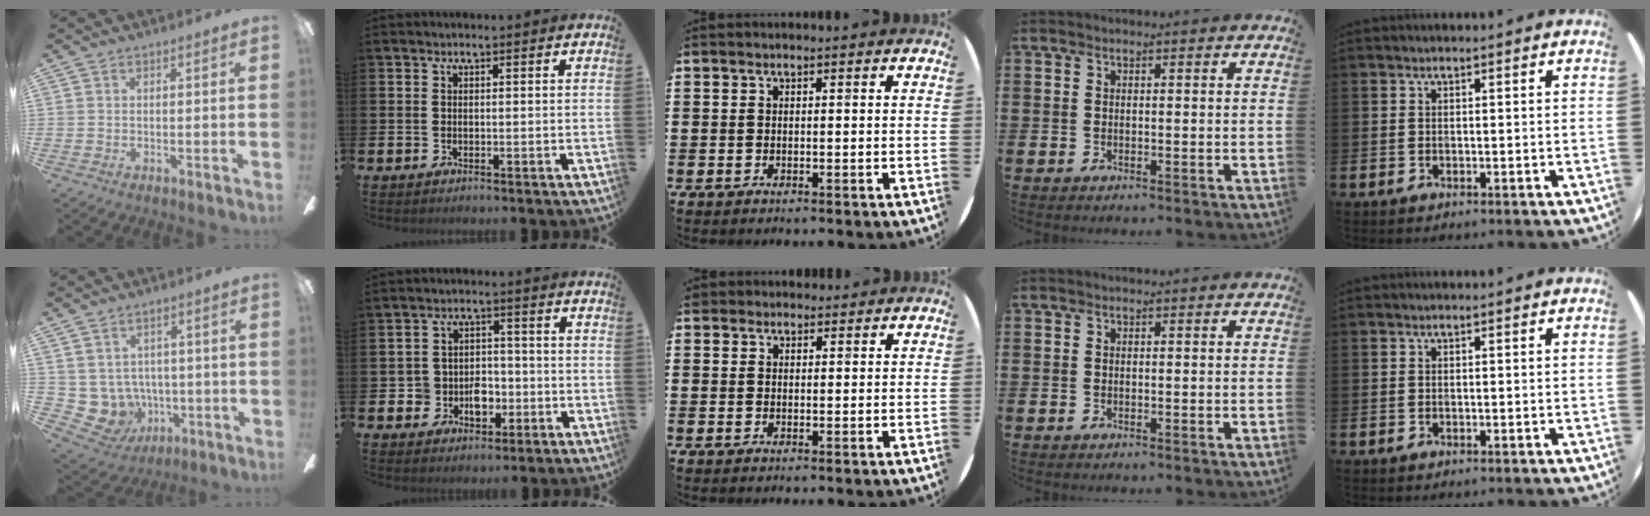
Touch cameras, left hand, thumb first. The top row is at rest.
{"thumb": {"total": 6.9, "force": [0.2, 6.7, 1.6], "torque": [-0.078, -0.009, 0.014]}, "index": {"total": 4.8, "force": [-1.6, 4.1, 1.8], "torque": [-0.031, 0.006, -0.036]}, "middle": {"total": 1.5, "force": [1.4, 0.5, -0.1], "torque": [-0.001, 0.004, 0.028]}}